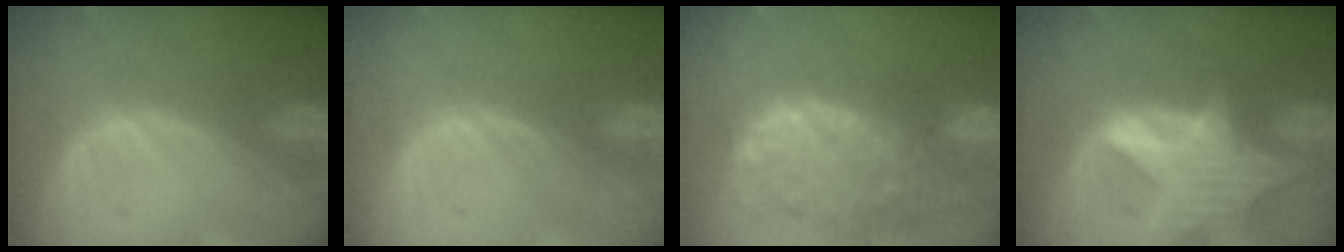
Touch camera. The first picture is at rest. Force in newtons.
{"total": 0.0}
{"total": 13.1, "press": 11.2, "slide": 6.8}
{"total": 8.4, "press": 7.5, "slide": 3.7}